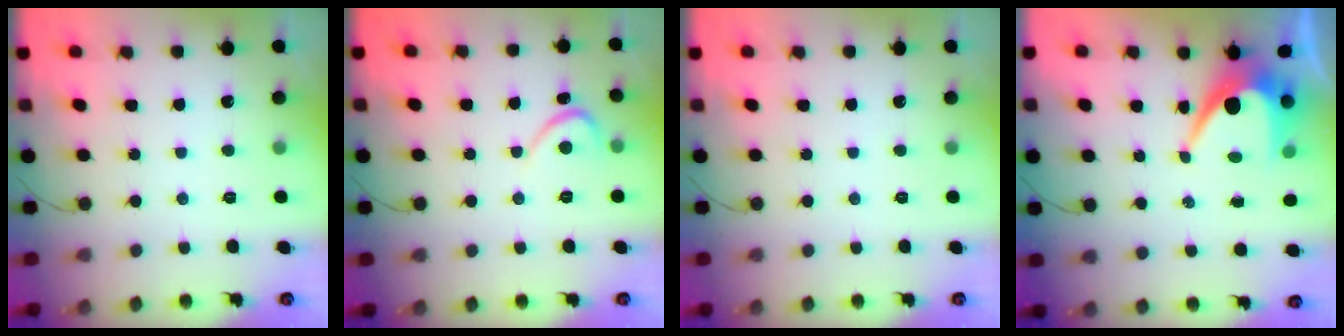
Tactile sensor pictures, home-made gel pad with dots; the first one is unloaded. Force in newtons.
{"total": 2.7, "press": 2.7, "slide": 0.3}
{"total": 0.0}
{"total": 7.6, "press": 7.5, "slide": 0.7}